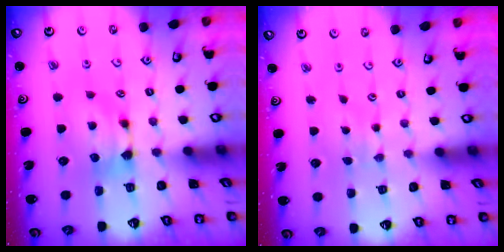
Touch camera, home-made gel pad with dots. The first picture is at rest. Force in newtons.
{"total": 2.9, "press": 2.9, "slide": 0.4}